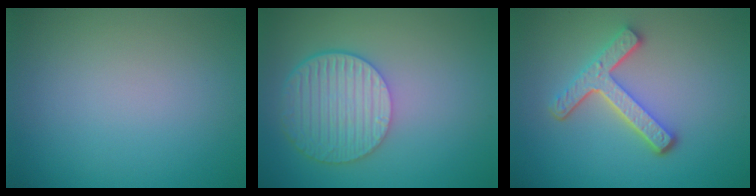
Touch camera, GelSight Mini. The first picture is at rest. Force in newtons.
{"total": 6.1, "press": 4.8, "slide": 3.8}
{"total": 4.7, "press": 3.4, "slide": 3.2}